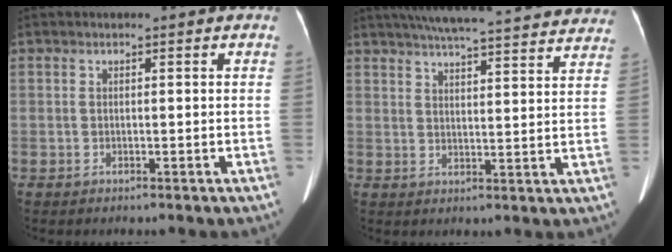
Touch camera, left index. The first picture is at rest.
{"total": 29.1, "force": [26.6, 3.9, 11.2], "torque": [-0.183, -0.021, 0.324]}